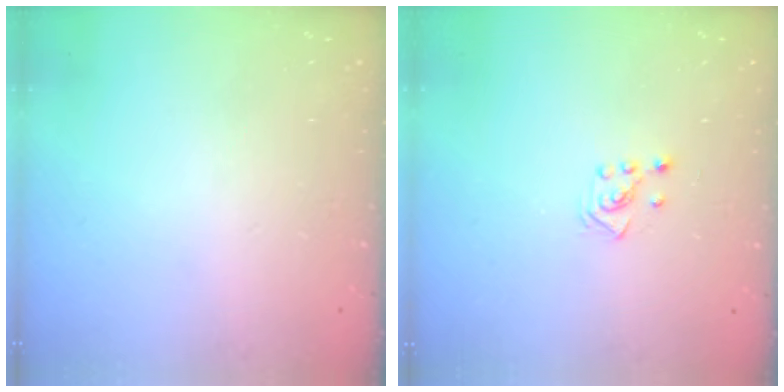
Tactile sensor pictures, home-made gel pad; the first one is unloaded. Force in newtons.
{"total": 2.3, "press": 2.2, "slide": 0.7}